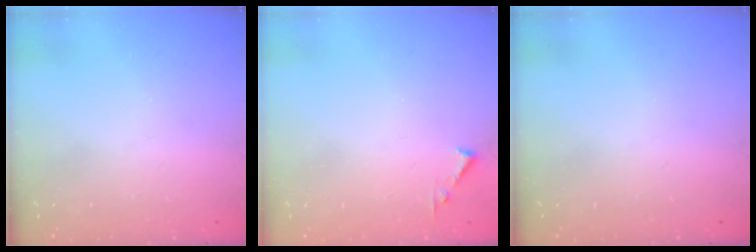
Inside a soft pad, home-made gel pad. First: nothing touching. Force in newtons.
{"total": 3.6, "press": 3.6, "slide": 0.4}
{"total": 0.0}